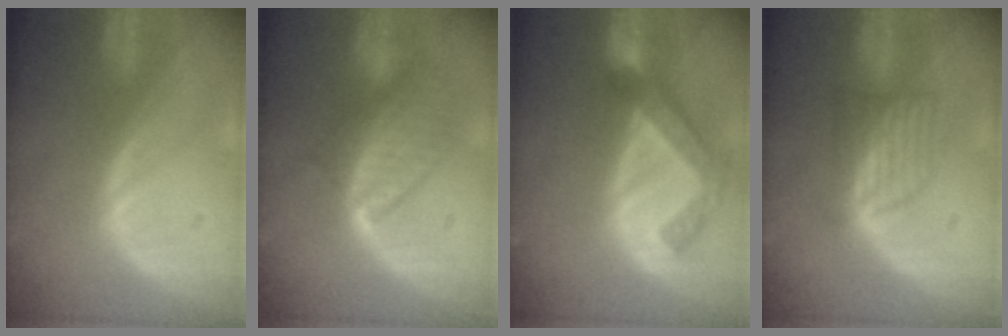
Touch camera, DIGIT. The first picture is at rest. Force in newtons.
{"total": 8.2, "press": 7.1, "slide": 4.2}
{"total": 6.2, "press": 6.0, "slide": 1.4}
{"total": 6.1, "press": 5.4, "slide": 2.8}